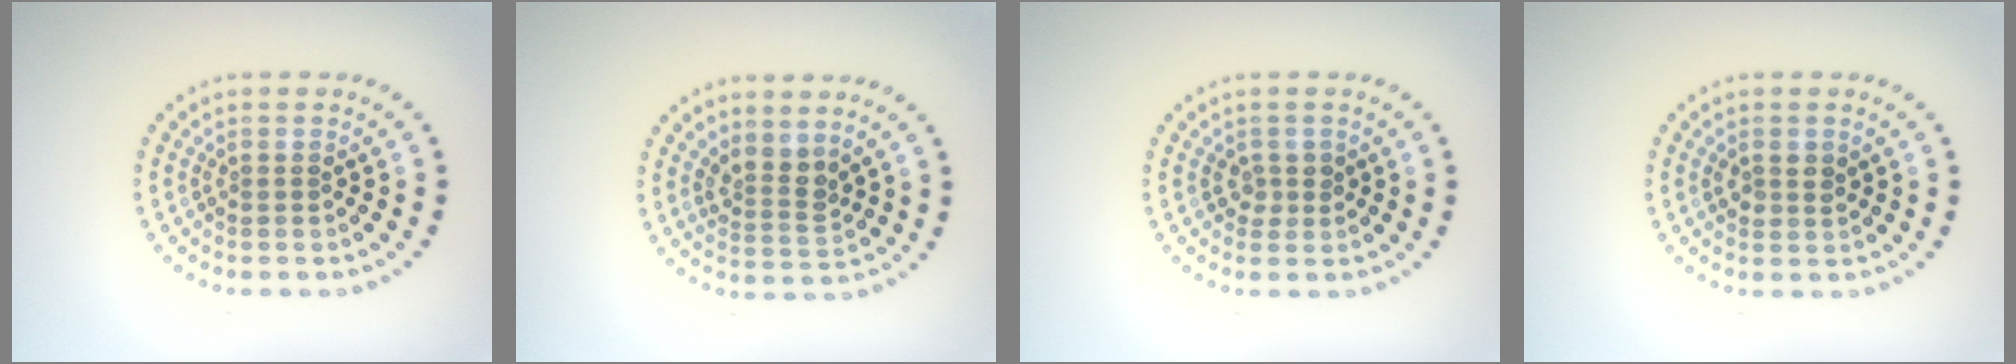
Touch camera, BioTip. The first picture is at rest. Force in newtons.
{"total": 2.6, "press": 1.9, "slide": 1.7}
{"total": 1.4, "press": 1.3, "slide": 0.7}
{"total": 1.5, "press": 1.5, "slide": 0.4}